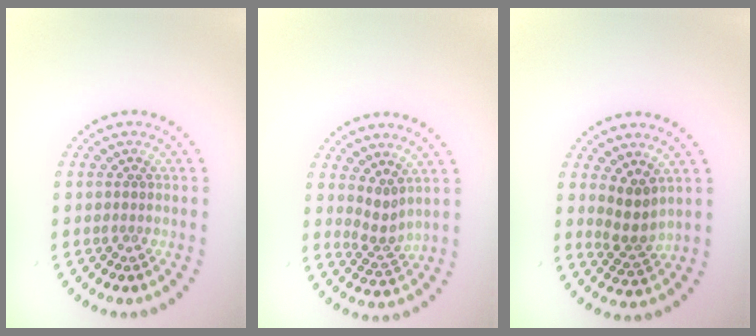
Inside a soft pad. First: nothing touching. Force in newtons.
{"total": 2.1, "press": 1.4, "slide": 1.5}
{"total": 2.5, "press": 2.0, "slide": 1.6}